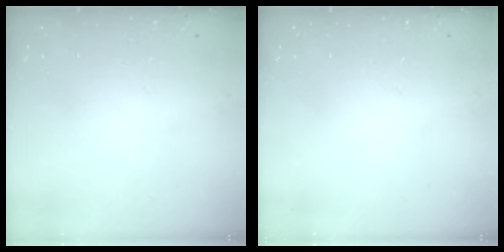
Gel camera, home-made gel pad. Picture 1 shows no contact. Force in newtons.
{"total": 0.0}